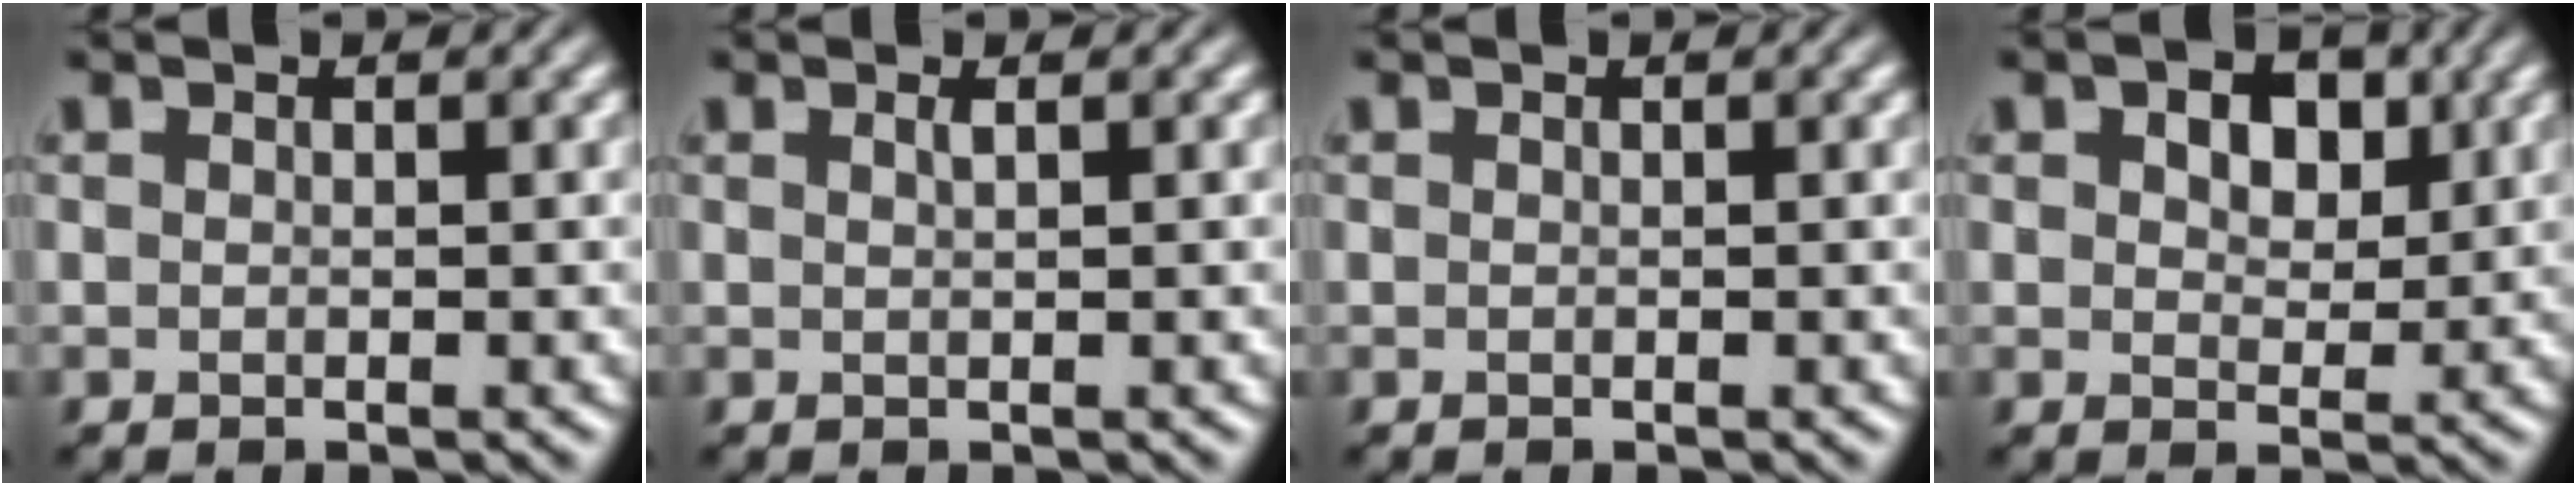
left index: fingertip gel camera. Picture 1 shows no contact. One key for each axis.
{"total": 0.7, "fx": 0.3, "fy": 0.2, "fz": 0.6, "tx": -0.005, "ty": 0.002, "tz": 0.004}
{"total": 0.0}
{"total": 4.7, "fx": 2.0, "fy": 2.9, "fz": 3.1, "tx": -0.043, "ty": 0.005, "tz": 0.018}